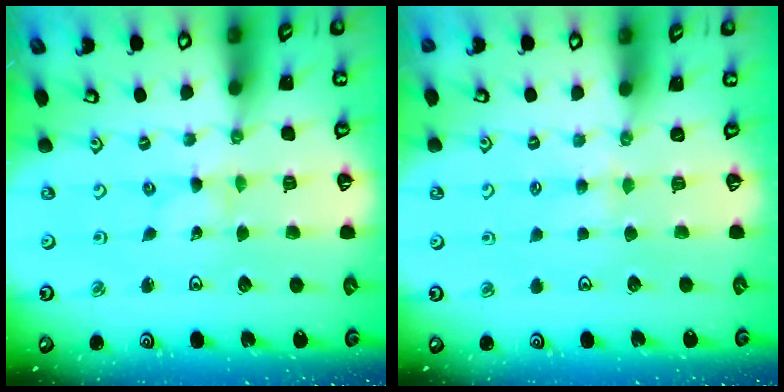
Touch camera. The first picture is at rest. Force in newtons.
{"total": 3.1, "press": 3.0, "slide": 0.4}